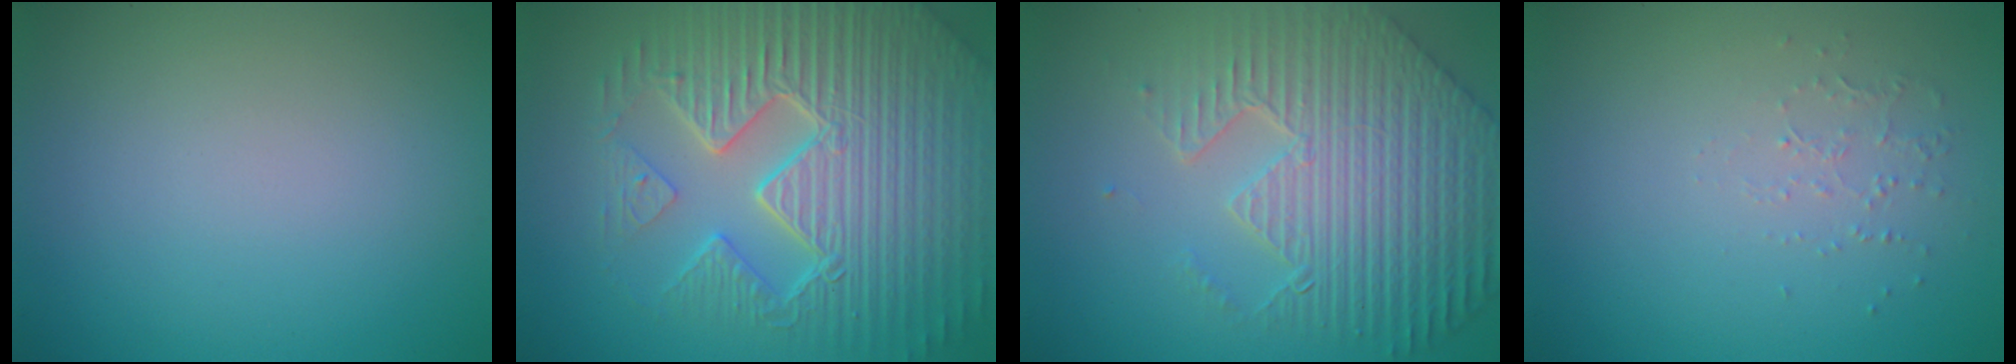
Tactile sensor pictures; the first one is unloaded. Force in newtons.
{"total": 9.6, "press": 6.7, "slide": 6.8}
{"total": 8.7, "press": 6.3, "slide": 6.0}
{"total": 0.8, "press": 0.5, "slide": 0.6}